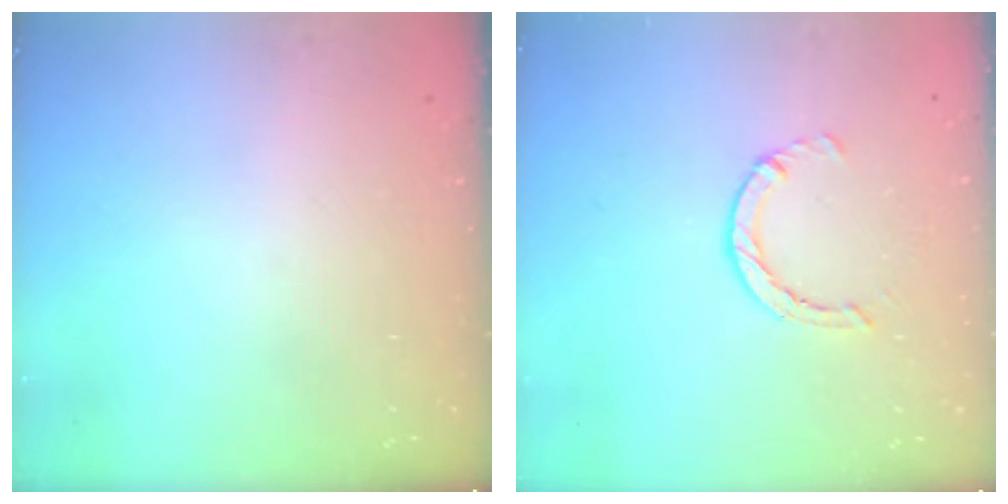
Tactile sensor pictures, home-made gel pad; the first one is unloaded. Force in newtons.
{"total": 2.5, "press": 2.4, "slide": 0.4}